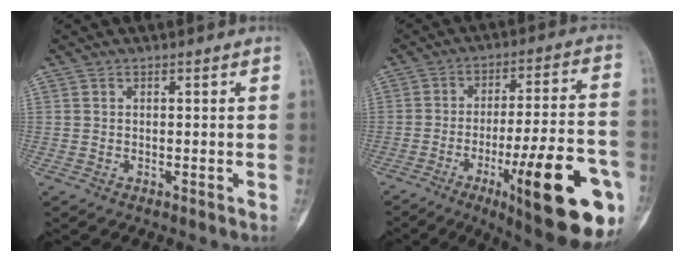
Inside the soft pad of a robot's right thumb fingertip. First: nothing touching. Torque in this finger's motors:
{"motor_torque": [0.54, 0.69, 1.84, -0.94, 0.13]}